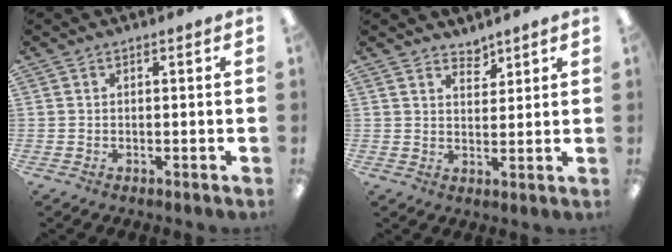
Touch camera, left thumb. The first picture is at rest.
{"total": 3.4, "force": [3.2, 1.1, 0.2], "torque": [0.005, -0.025, 0.058]}